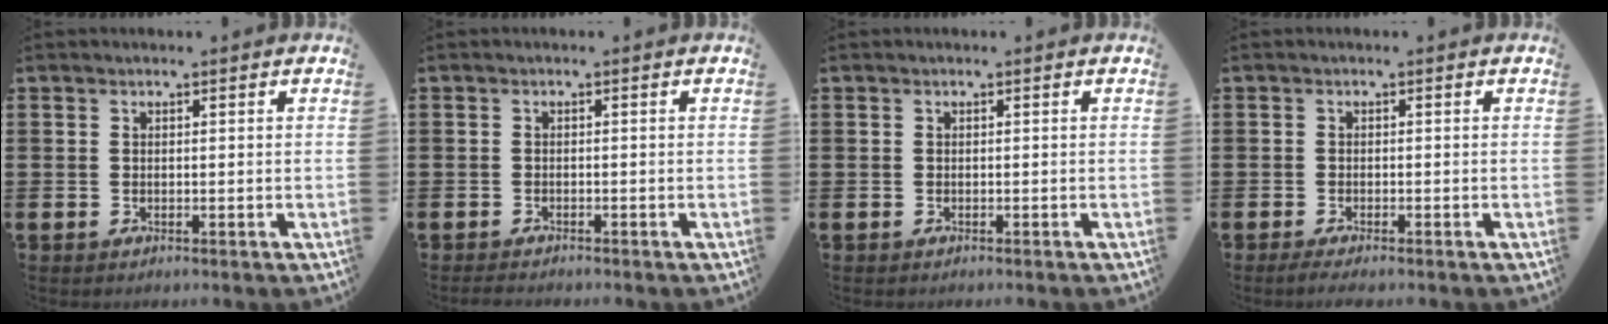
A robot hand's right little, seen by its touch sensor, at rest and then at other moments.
{"total": 0.8, "force": [-0.8, 0.1, 0.2], "torque": [-0.006, -0.001, -0.016]}
{"total": 0.0}
{"total": 1.0, "force": [-0.7, 0.1, 0.7], "torque": [-0.012, -0.002, -0.014]}